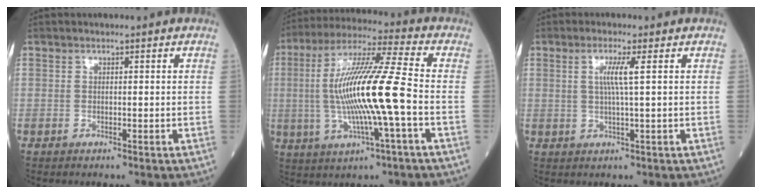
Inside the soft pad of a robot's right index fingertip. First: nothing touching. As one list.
[{"total": 16.0, "force": [-1.6, 0.3, 16.0], "torque": [-0.312, 0.007, -0.035]}, {"total": 3.5, "force": [0.8, -0.6, 3.4], "torque": [-0.067, -0.001, 0.013]}]